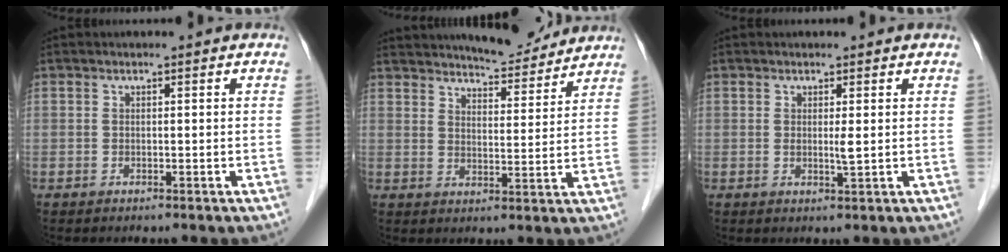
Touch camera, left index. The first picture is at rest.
{"total": 9.4, "force": [8.9, 1.5, 2.6], "torque": [-0.039, -0.005, 0.126]}
{"total": 1.3, "force": [0.1, 0.0, 1.3], "torque": [-0.027, -0.007, 0.004]}